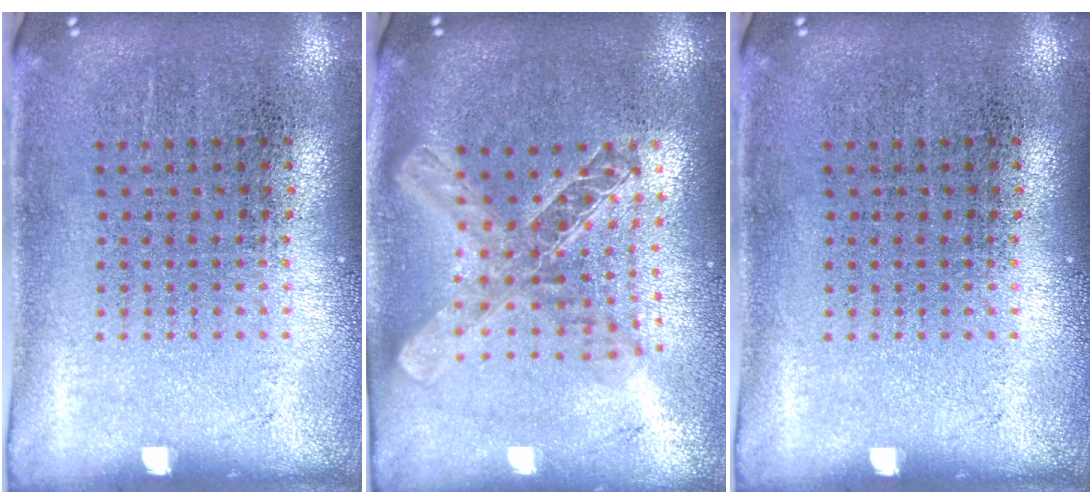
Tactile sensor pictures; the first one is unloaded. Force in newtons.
{"total": 2.1, "press": 1.7, "slide": 1.1}
{"total": 0.0}